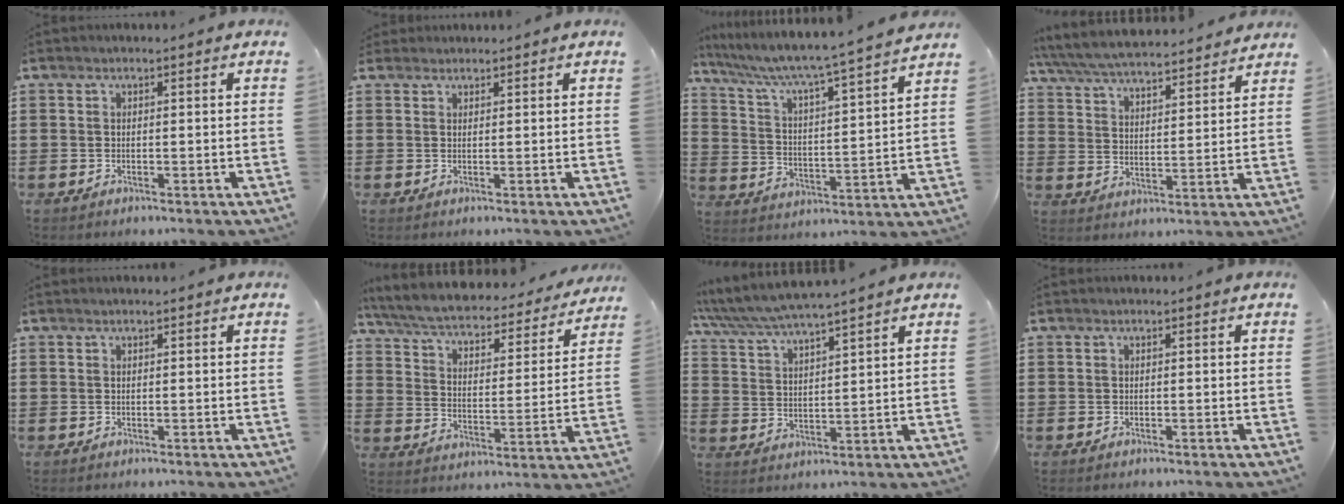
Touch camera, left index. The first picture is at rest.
{"total": 1.0, "force": [1.0, 0.2, 0.0], "torque": [-0.004, 0.000, 0.020]}
{"total": 4.9, "force": [4.3, -0.6, 2.4], "torque": [-0.068, -0.041, 0.060]}
{"total": 6.0, "force": [5.8, 0.3, 1.6], "torque": [-0.058, -0.037, 0.098]}
{"total": 0.0}
{"total": 4.9, "force": [4.4, 0.7, 2.1], "torque": [-0.062, -0.034, 0.069]}
{"total": 4.6, "force": [4.3, -0.3, 1.6], "torque": [-0.048, -0.027, 0.071]}
{"total": 0.0}